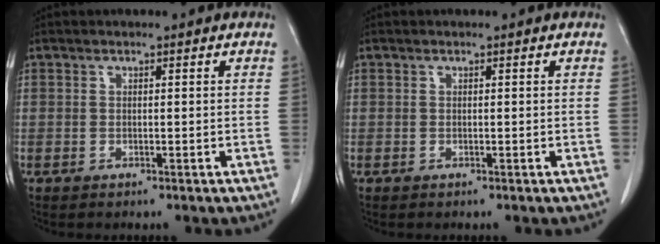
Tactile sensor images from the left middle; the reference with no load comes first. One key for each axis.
{"total": 0.0}